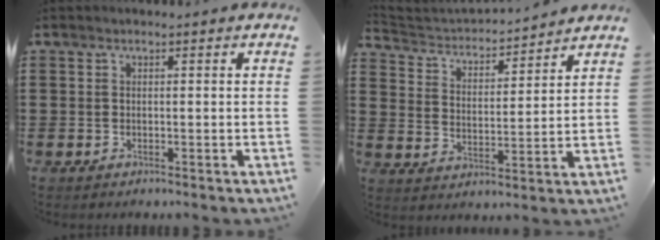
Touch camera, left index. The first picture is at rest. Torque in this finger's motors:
{"motor_torque": [0.07, 0.06, 0.10, 0.04]}